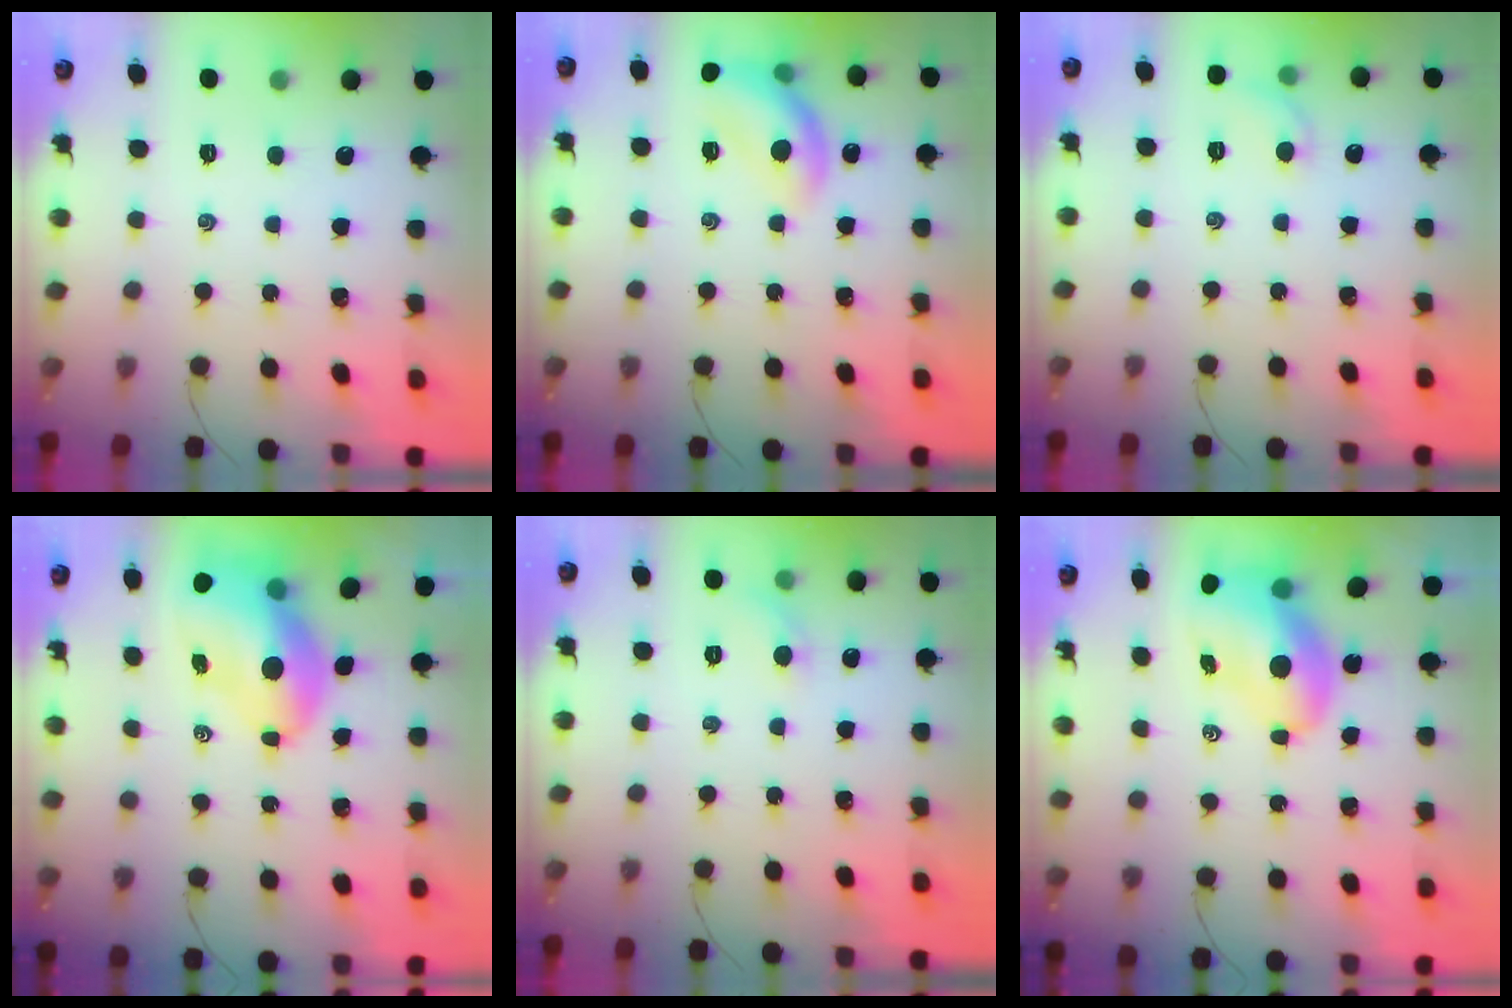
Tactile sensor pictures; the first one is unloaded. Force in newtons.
{"total": 12.9, "press": 12.8, "slide": 1.7}
{"total": 5.4, "press": 5.3, "slide": 1.3}
{"total": 9.9, "press": 9.5, "slide": 2.8}
{"total": 5.0, "press": 4.7, "slide": 1.6}
{"total": 9.4, "press": 9.1, "slide": 2.1}